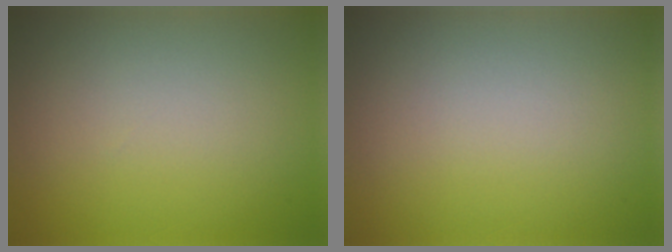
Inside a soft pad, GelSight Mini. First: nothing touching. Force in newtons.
{"total": 0.0}